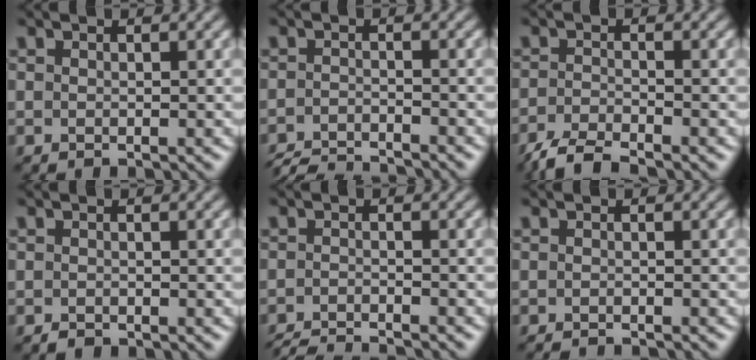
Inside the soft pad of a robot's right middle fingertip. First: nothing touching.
{"total": 4.3, "force": [-4.2, 0.5, 1.1], "torque": [-0.019, -0.010, -0.077]}
{"total": 3.6, "force": [-3.2, 0.6, 1.7], "torque": [-0.036, -0.008, -0.070]}
{"total": 0.5, "force": [-0.5, 0.2, 0.1], "torque": [0.001, -0.002, -0.008]}
{"total": 4.0, "force": [-3.8, 0.3, 1.2], "torque": [-0.022, -0.012, -0.067]}
{"total": 2.3, "force": [-2.2, 0.3, 0.8], "torque": [-0.006, -0.008, -0.032]}